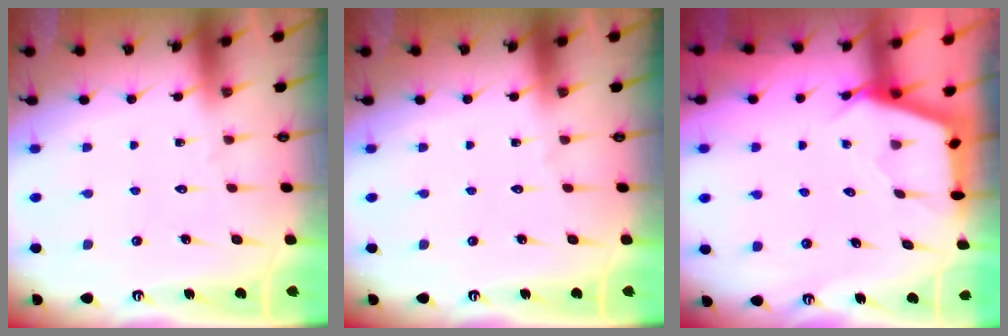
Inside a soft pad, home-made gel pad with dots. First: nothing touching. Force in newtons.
{"total": 0.0}
{"total": 2.8, "press": 2.8, "slide": 0.4}